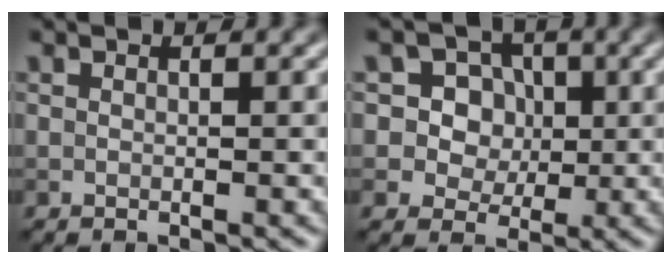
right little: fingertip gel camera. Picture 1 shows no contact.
{"total": 7.5, "force": [2.5, 6.4, 2.9], "torque": [-0.047, 0.020, 0.029]}